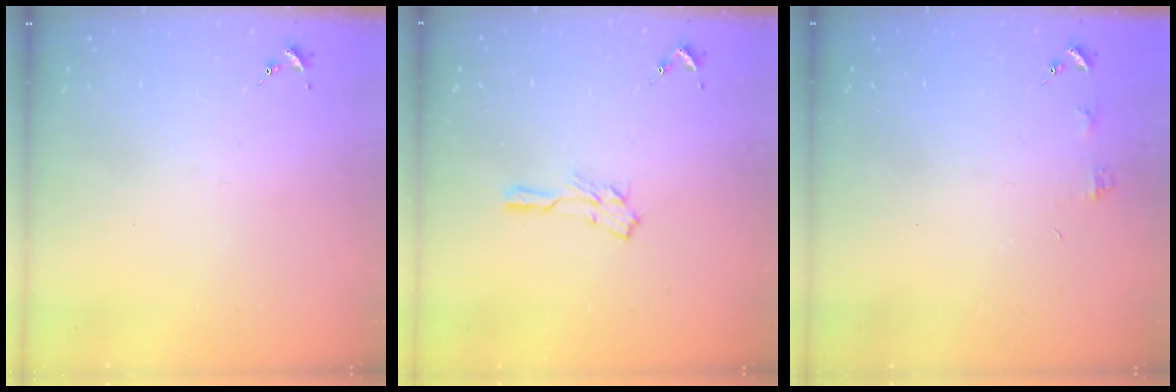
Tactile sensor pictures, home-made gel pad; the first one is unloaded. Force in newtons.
{"total": 5.1, "press": 5.1, "slide": 0.6}
{"total": 3.9, "press": 3.8, "slide": 0.5}